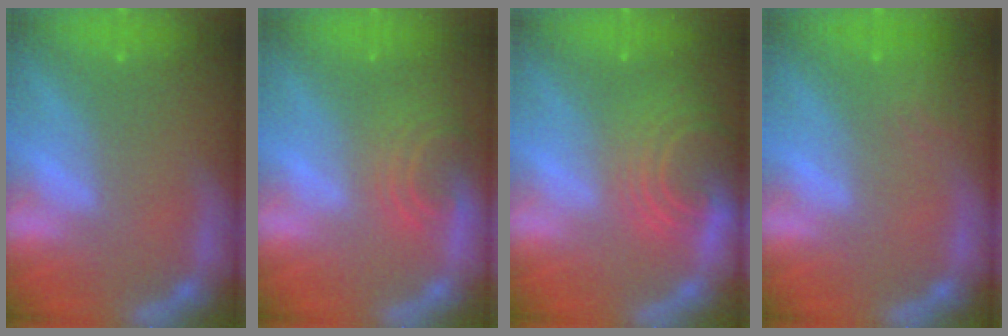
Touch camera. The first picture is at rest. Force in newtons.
{"total": 4.0}
{"total": 7.6}
{"total": 2.4}